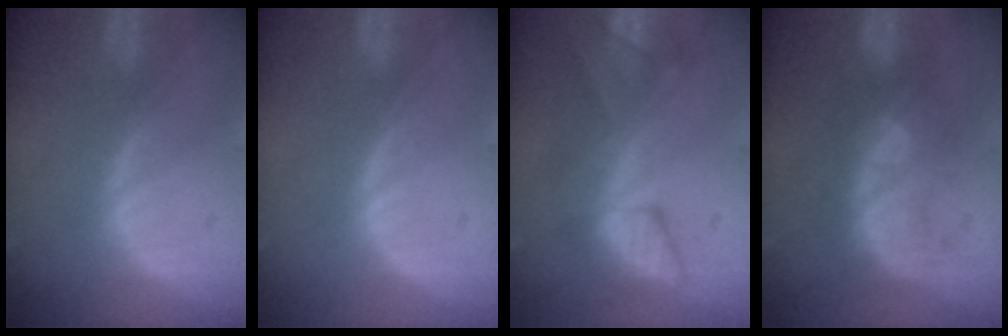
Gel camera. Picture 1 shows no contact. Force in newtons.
{"total": 0.0}
{"total": 7.5, "press": 7.3, "slide": 1.5}
{"total": 8.8, "press": 7.6, "slide": 4.5}